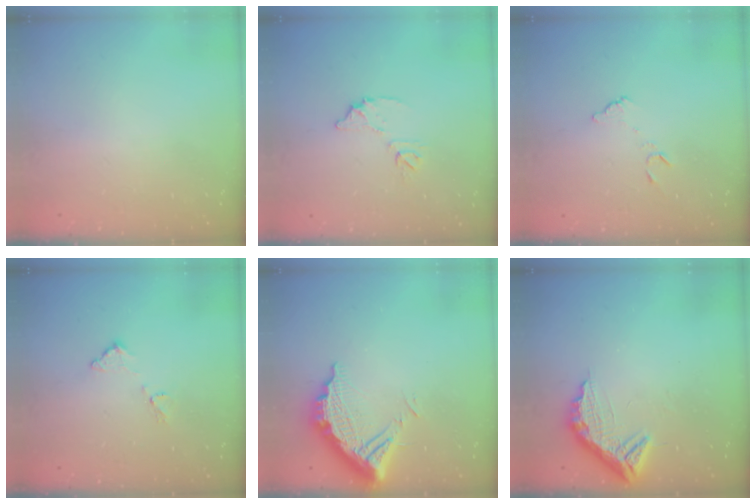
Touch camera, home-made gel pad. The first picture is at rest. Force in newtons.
{"total": 8.7, "press": 8.7, "slide": 0.5}
{"total": 5.4, "press": 5.4, "slide": 0.5}
{"total": 7.5, "press": 7.5, "slide": 0.3}
{"total": 13.1, "press": 13.1, "slide": 1.2}
{"total": 11.3, "press": 11.3, "slide": 1.0}